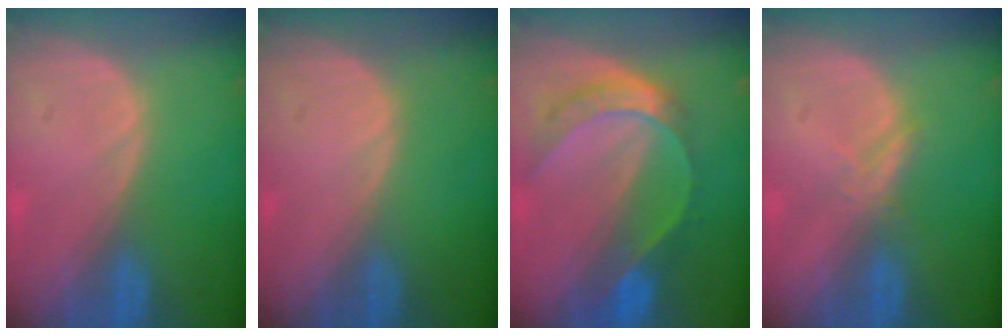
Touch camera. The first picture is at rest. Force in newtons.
{"total": 0.0}
{"total": 7.9, "press": 6.5, "slide": 4.4}
{"total": 1.7, "press": 1.7, "slide": 0.1}